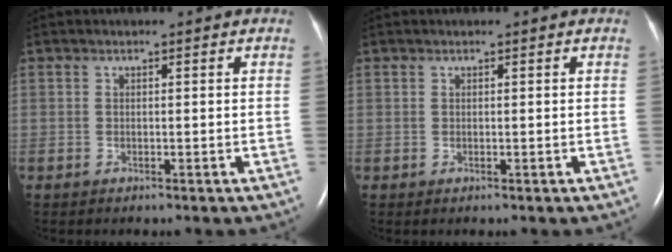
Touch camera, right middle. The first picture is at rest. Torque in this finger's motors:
{"motor_torque": [-0.05, 0.12, 0.00, 0.01]}